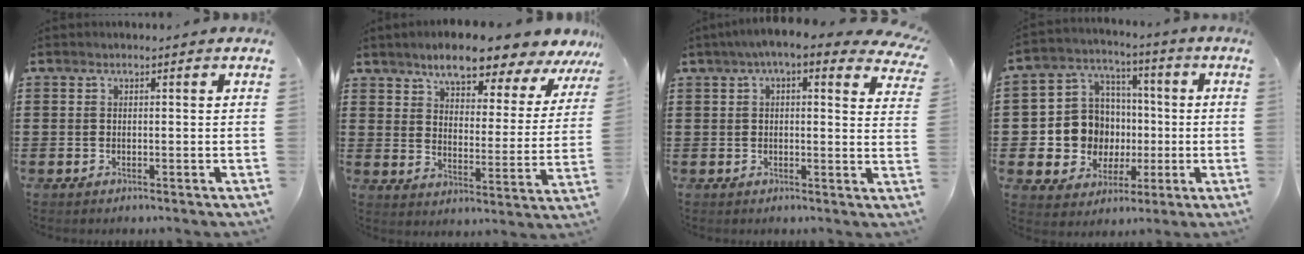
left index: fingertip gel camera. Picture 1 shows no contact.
{"total": 8.4, "force": [7.6, 1.3, 3.3], "torque": [-0.080, -0.039, 0.131]}
{"total": 5.5, "force": [4.1, 0.4, 3.6], "torque": [-0.081, -0.008, 0.070]}
{"total": 10.1, "force": [-0.3, 9.7, 2.9], "torque": [-0.098, 0.006, 0.007]}